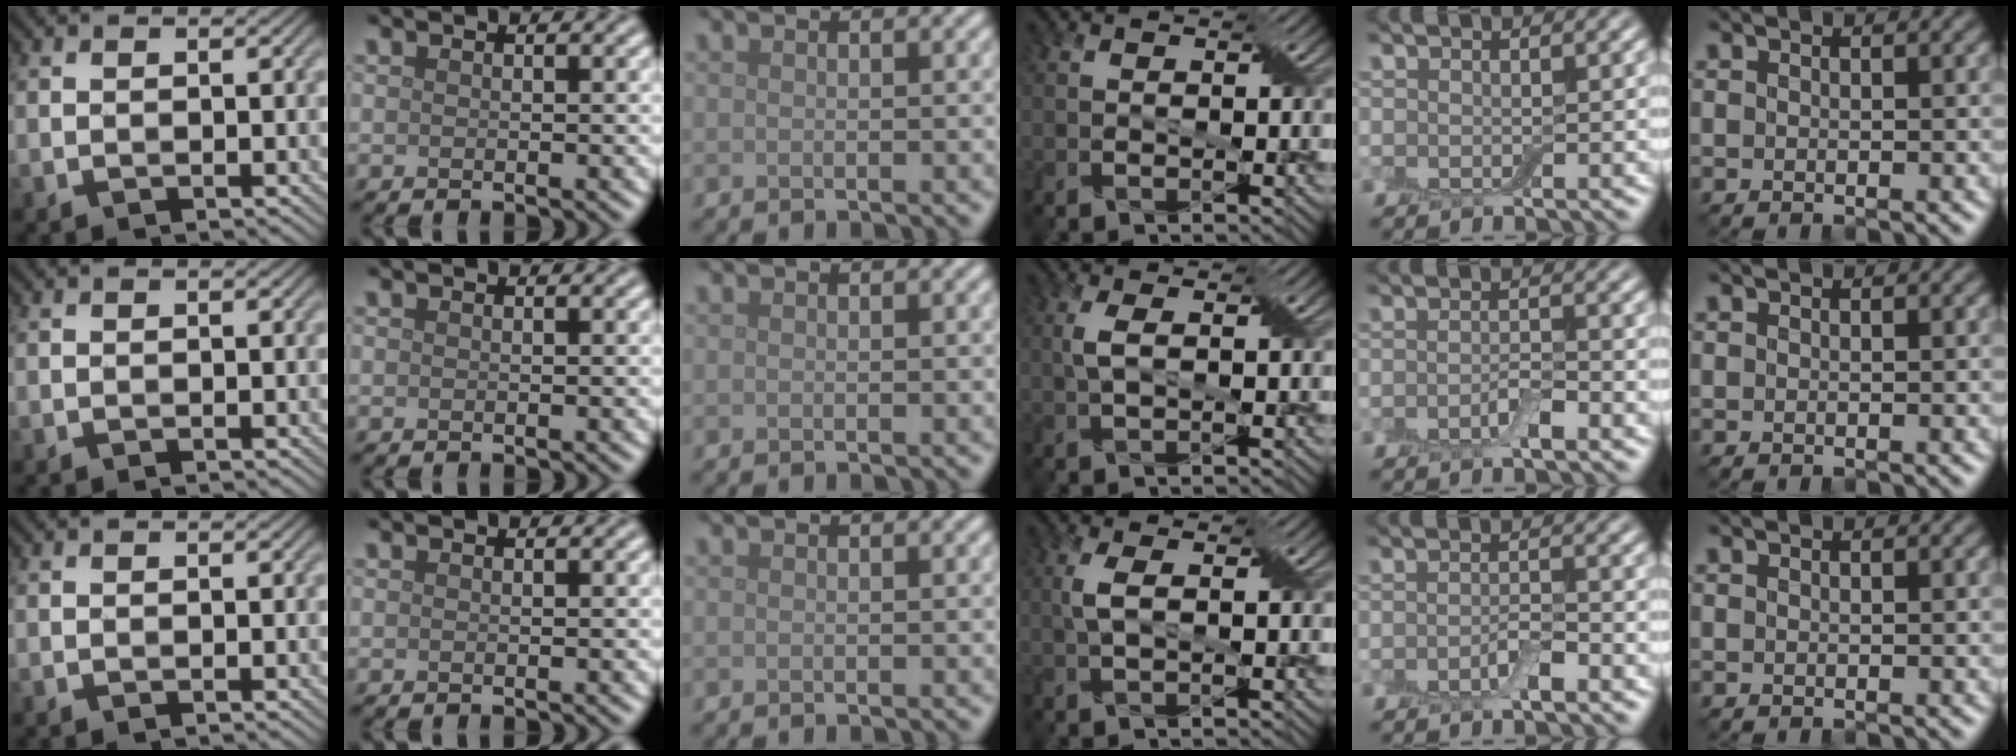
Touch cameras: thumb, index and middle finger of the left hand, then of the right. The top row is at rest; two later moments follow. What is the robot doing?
{"motion": "shake", "object": "box of matches"}